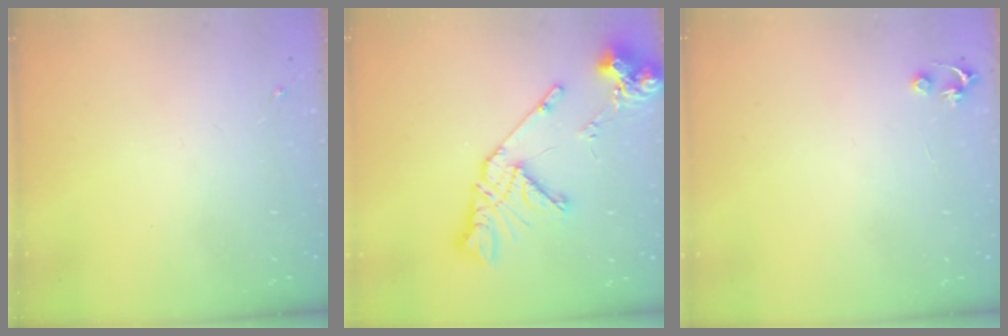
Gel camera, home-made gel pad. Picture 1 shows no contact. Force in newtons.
{"total": 16.1, "press": 16.0, "slide": 2.0}
{"total": 3.5, "press": 3.5, "slide": 0.3}